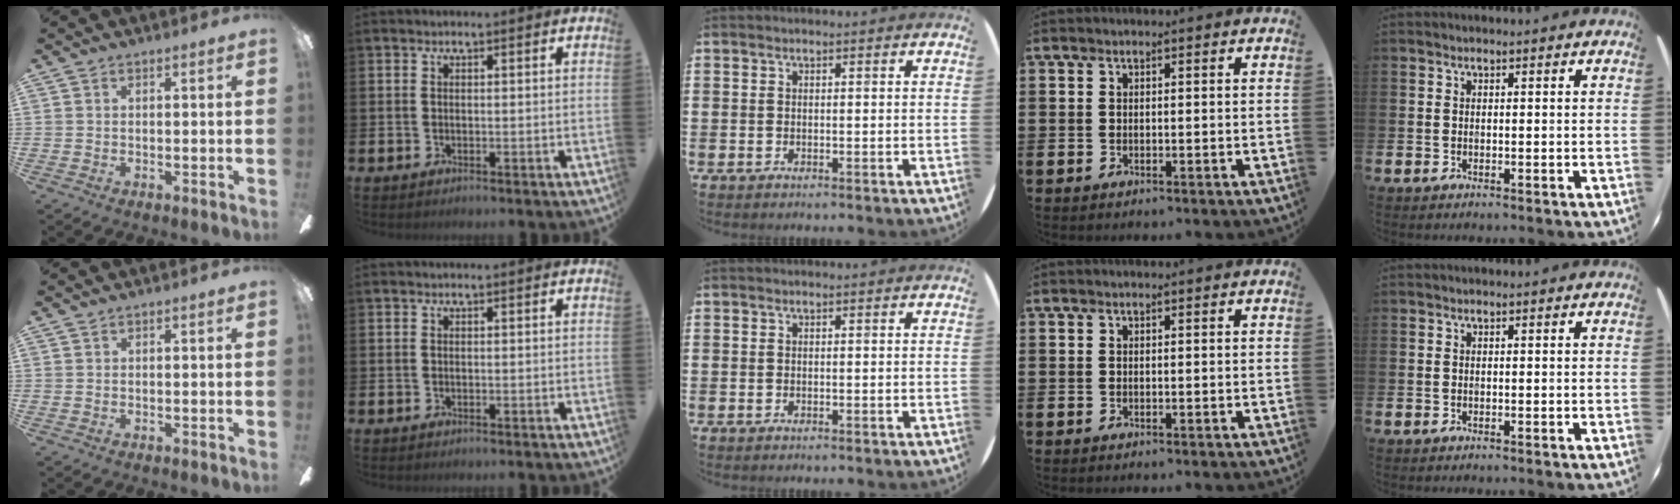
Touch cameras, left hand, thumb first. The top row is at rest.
{}